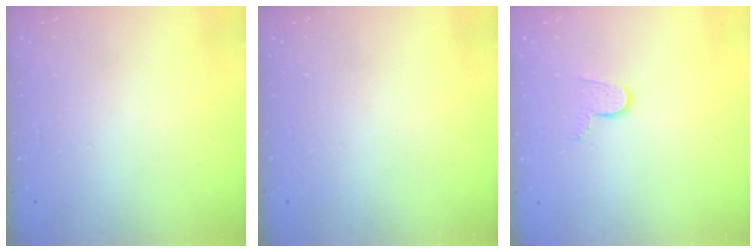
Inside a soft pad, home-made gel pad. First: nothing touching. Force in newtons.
{"total": 0.0}
{"total": 6.0, "press": 6.0, "slide": 0.4}